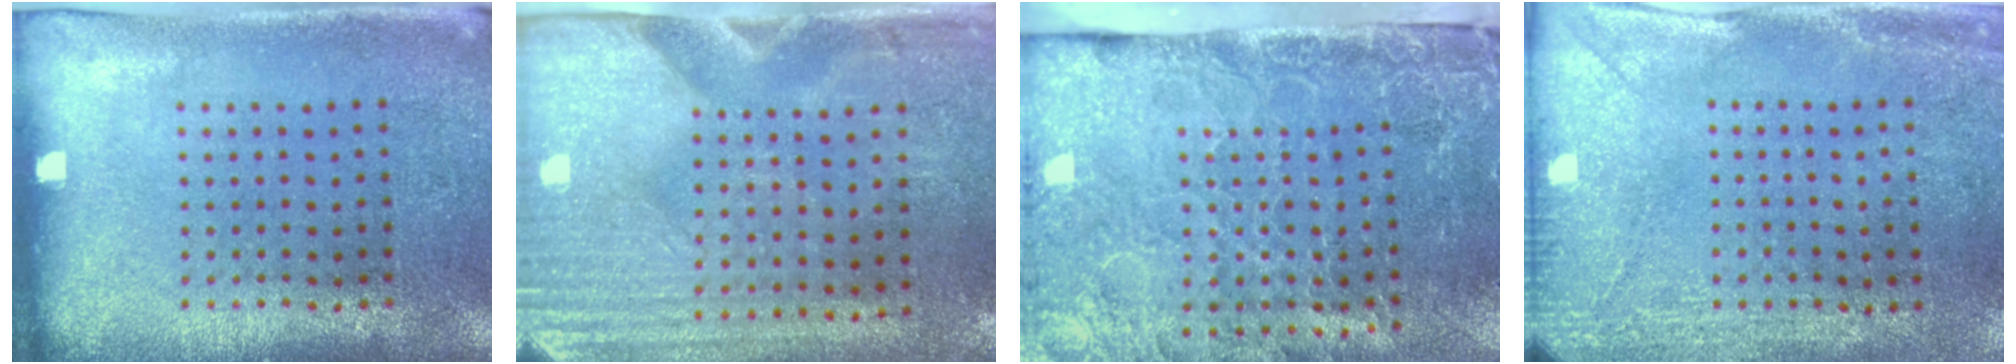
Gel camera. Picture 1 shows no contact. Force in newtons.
{"total": 3.0, "press": 2.6, "slide": 1.5}
{"total": 4.6, "press": 3.6, "slide": 2.9}
{"total": 2.9, "press": 2.3, "slide": 1.8}